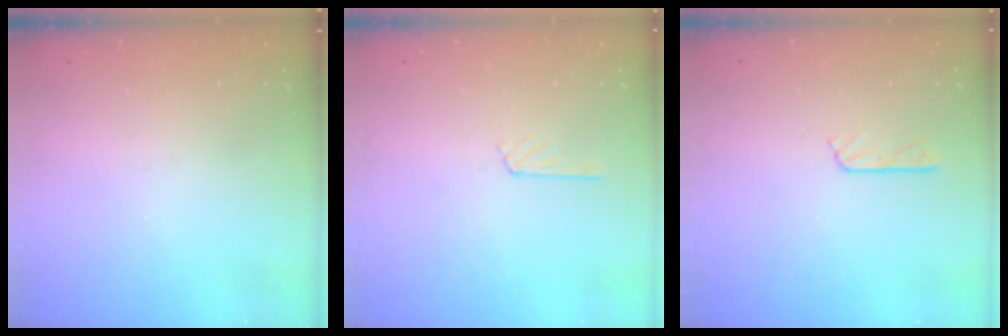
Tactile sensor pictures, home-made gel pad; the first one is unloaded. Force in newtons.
{"total": 3.8, "press": 3.8, "slide": 0.3}
{"total": 3.7, "press": 3.6, "slide": 0.3}